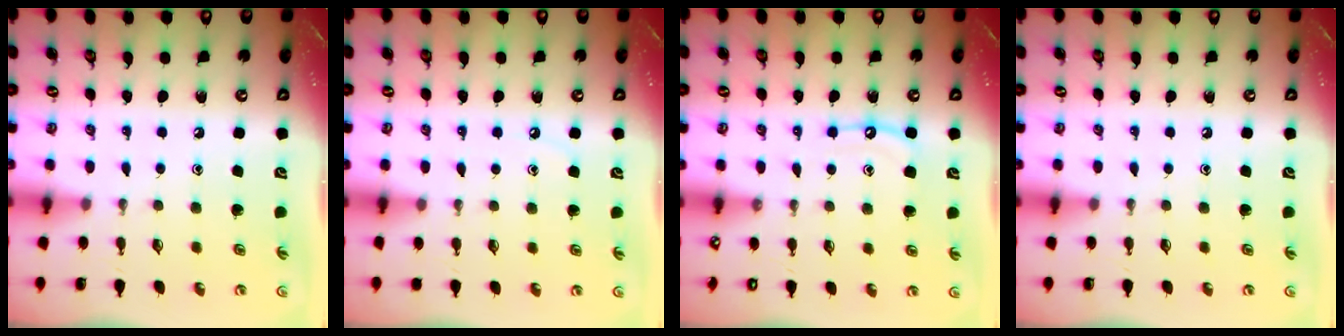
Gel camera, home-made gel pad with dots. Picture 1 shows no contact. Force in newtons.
{"total": 3.6, "press": 3.5, "slide": 0.5}
{"total": 6.8, "press": 6.7, "slide": 0.6}
{"total": 0.0}